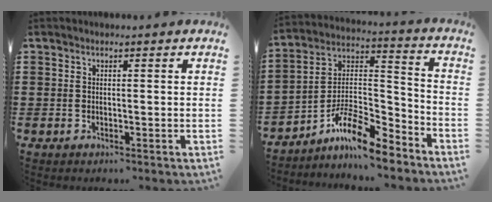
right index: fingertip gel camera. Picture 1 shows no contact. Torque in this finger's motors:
{"motor_torque": [0.02, 0.08, 0.03, -0.08]}